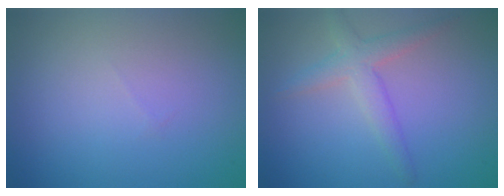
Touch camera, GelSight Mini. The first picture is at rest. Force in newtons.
{"total": 2.8, "press": 2.7, "slide": 0.3}